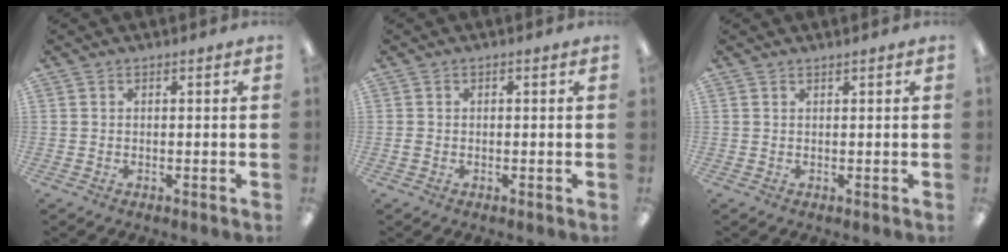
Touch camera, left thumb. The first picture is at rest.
{"total": 0.9, "force": [-0.2, 0.7, 0.6], "torque": [-0.010, 0.003, -0.005]}
{"total": 0.6, "force": [0.6, 0.0, 0.0], "torque": [0.000, 0.001, 0.010]}